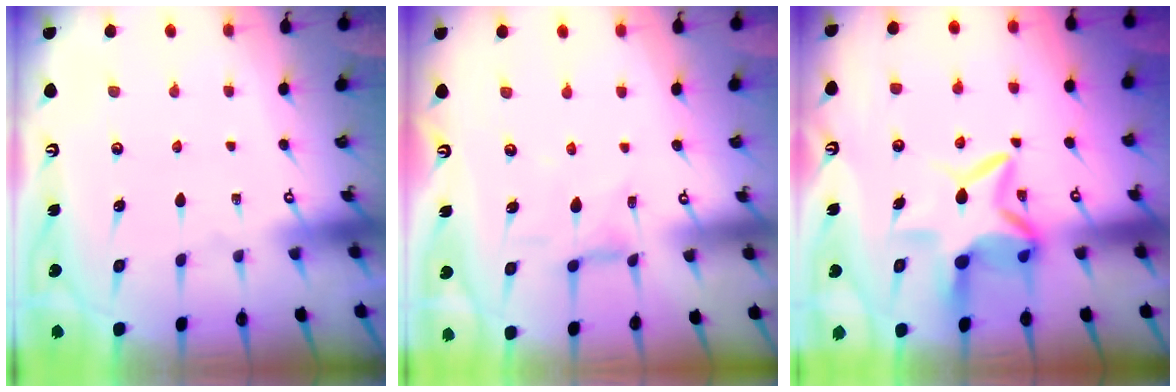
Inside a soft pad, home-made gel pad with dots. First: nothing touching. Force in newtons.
{"total": 2.7, "press": 2.6, "slide": 0.5}
{"total": 8.6, "press": 8.6, "slide": 0.7}